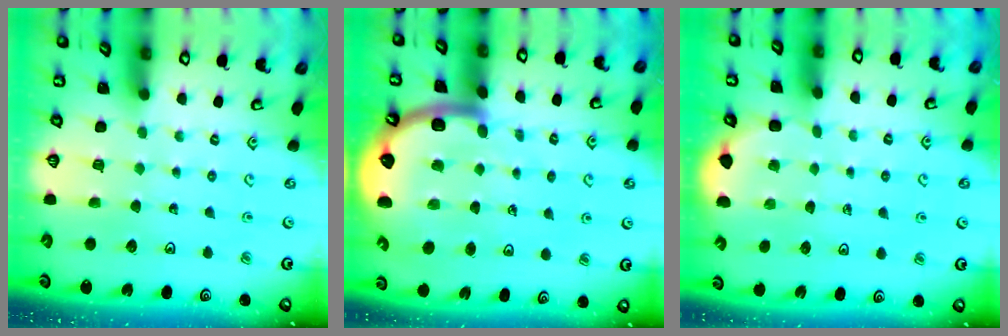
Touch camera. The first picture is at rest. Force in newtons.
{"total": 9.2, "press": 8.9, "slide": 2.2}
{"total": 2.4, "press": 2.1, "slide": 1.1}